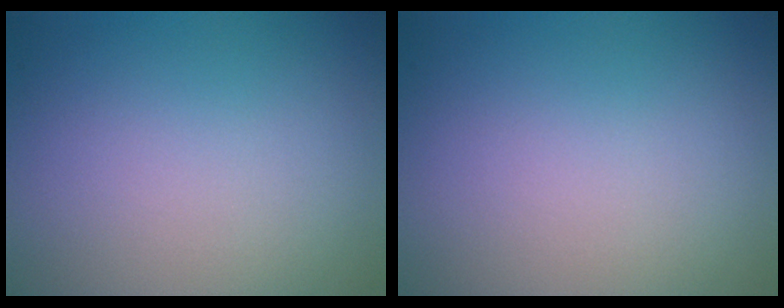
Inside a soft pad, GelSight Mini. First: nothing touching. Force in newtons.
{"total": 0.0}